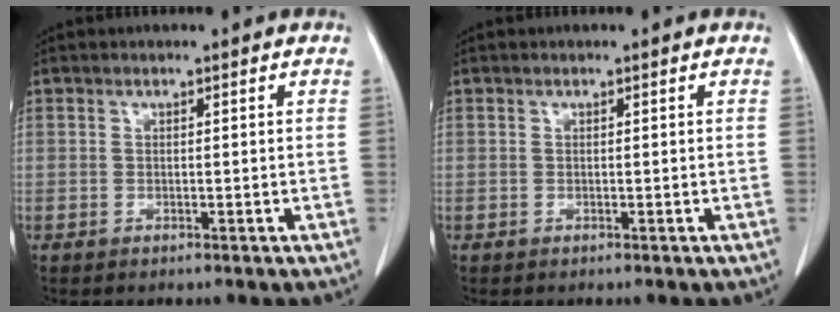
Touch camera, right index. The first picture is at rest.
{"total": 0.0}